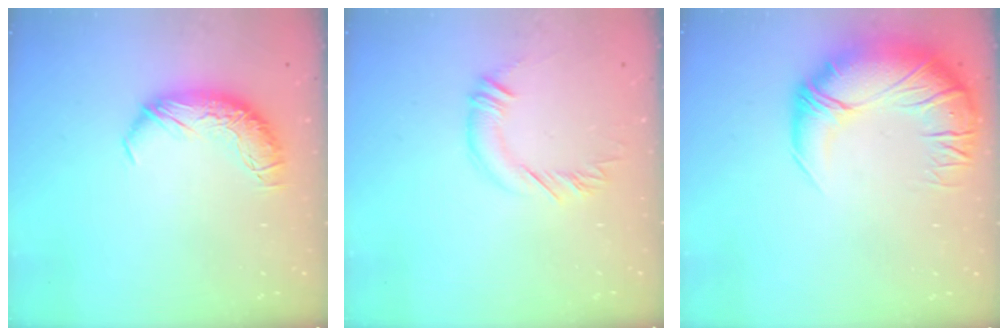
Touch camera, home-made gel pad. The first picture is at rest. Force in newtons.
{"total": 2.8, "press": 2.8, "slide": 0.2}
{"total": 5.8, "press": 4.5, "slide": 3.6}